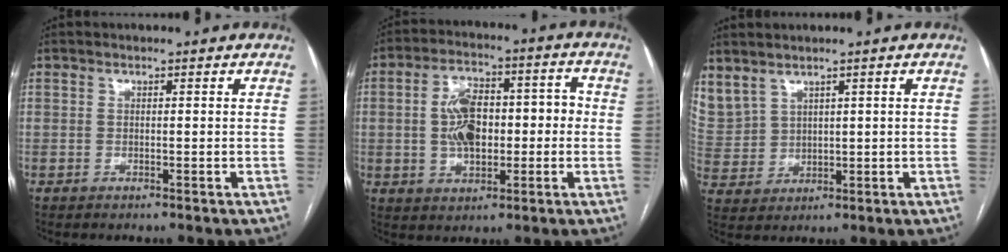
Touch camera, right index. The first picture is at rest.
{"total": 10.9, "force": [-0.4, 6.1, 9.1], "torque": [-0.161, 0.039, 0.000]}
{"total": 9.6, "force": [6.0, 6.5, 3.9], "torque": [-0.124, 0.018, 0.148]}